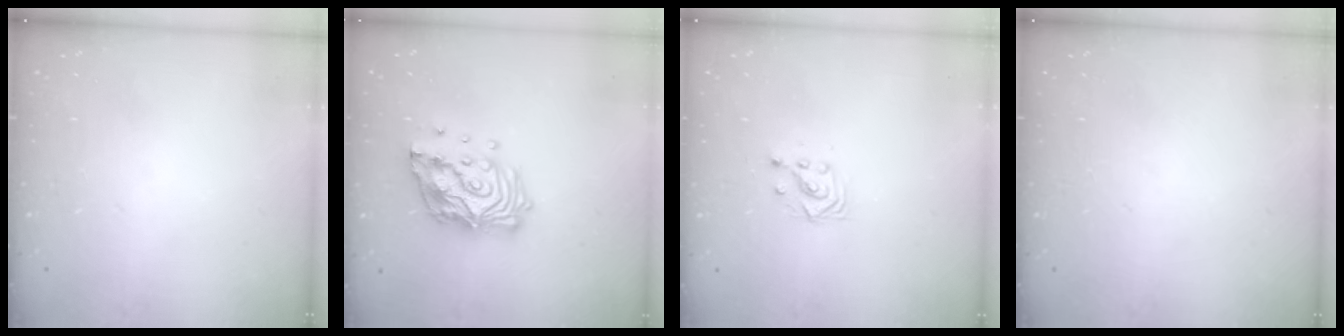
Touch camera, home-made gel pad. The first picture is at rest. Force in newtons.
{"total": 16.1, "press": 16.0, "slide": 2.3}
{"total": 2.9, "press": 2.9, "slide": 0.2}
{"total": 0.0}